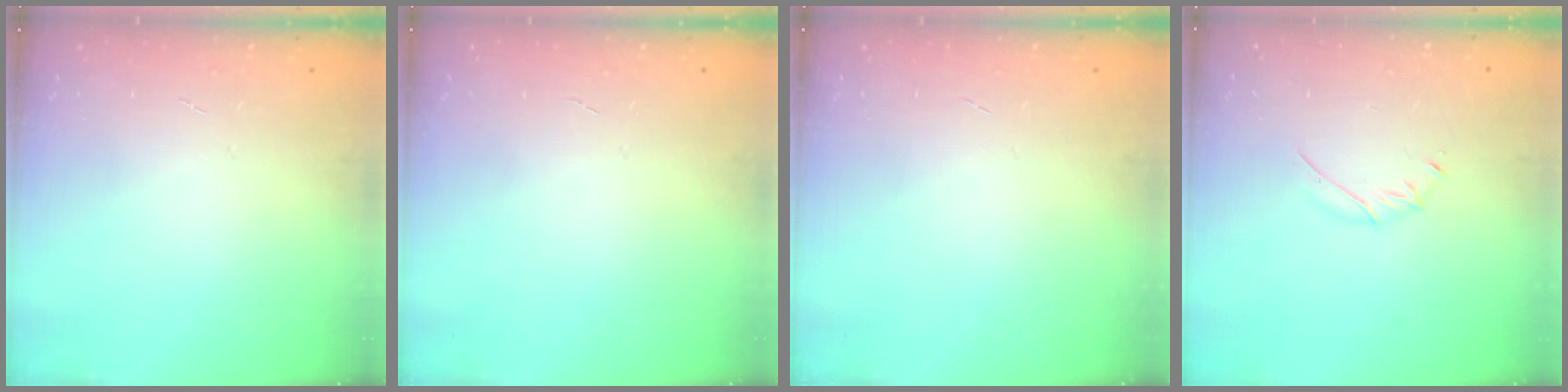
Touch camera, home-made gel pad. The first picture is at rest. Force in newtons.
{"total": 0.0}
{"total": 0.0}
{"total": 3.8, "press": 3.7, "slide": 0.9}